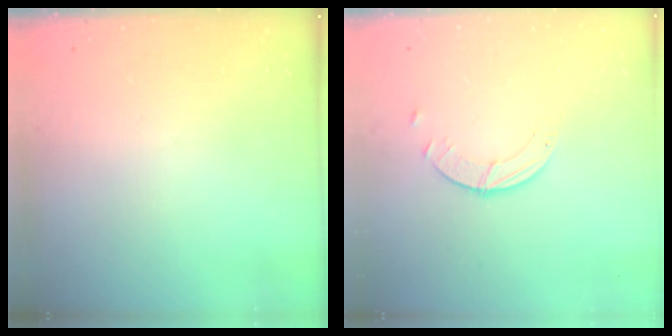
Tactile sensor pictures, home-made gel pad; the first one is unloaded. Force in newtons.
{"total": 1.4, "press": 1.4, "slide": 0.2}